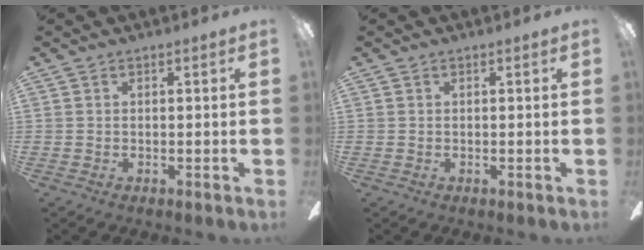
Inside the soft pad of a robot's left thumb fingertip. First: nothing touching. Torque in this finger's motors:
{"motor_torque": [0.08, 0.06, -0.04, -0.02, 0.00]}